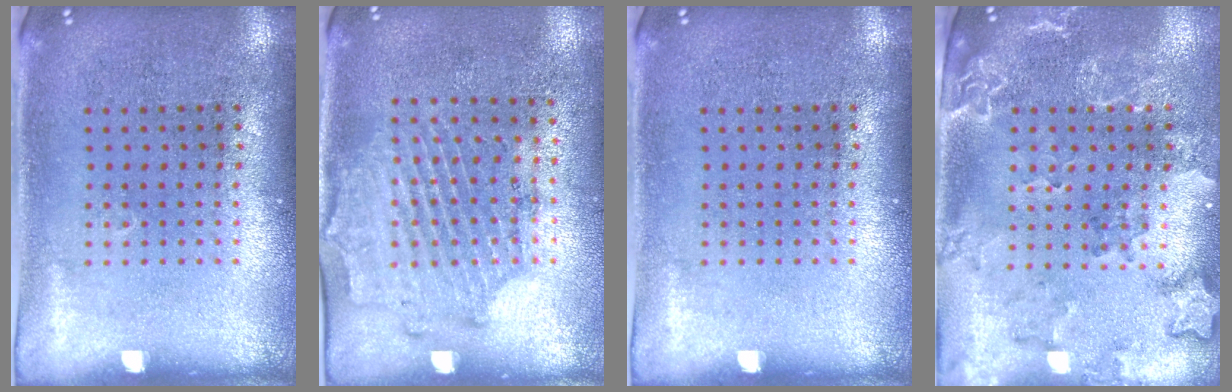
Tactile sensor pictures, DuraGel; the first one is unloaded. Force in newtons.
{"total": 1.7, "press": 1.4, "slide": 0.9}
{"total": 0.0}
{"total": 2.0, "press": 1.9, "slide": 0.7}